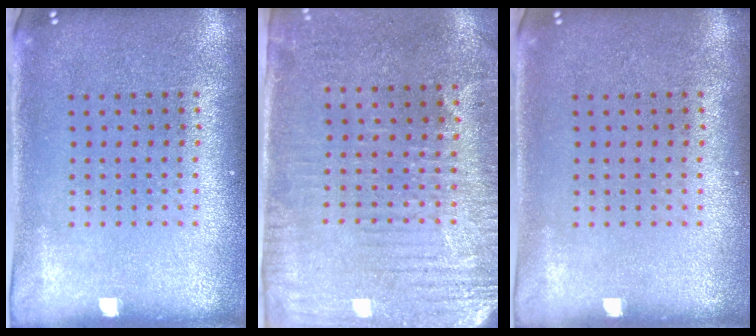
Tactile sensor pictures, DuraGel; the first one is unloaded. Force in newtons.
{"total": 3.1, "press": 2.7, "slide": 1.5}
{"total": 0.0}